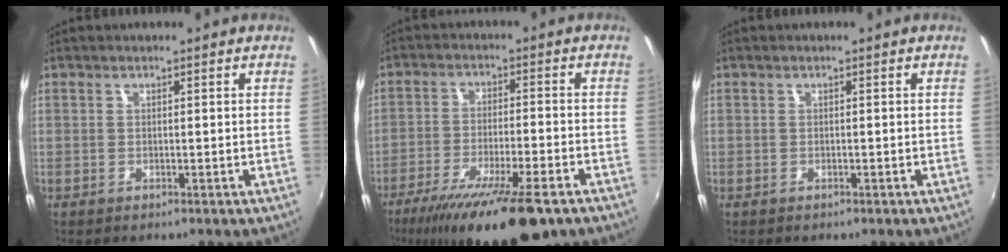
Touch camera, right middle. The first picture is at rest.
{"total": 18.6, "force": [-13.1, 3.6, 12.8], "torque": [-0.232, -0.046, -0.208]}
{"total": 0.6, "force": [-0.4, 0.3, 0.2], "torque": [-0.004, 0.000, -0.006]}